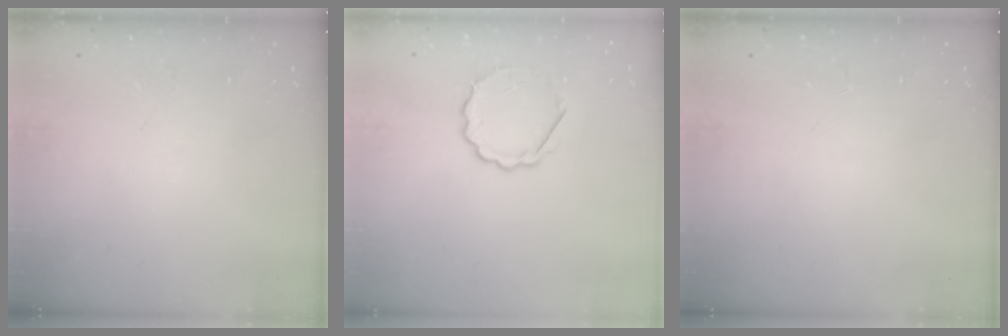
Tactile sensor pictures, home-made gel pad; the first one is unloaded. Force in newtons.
{"total": 5.4, "press": 5.2, "slide": 1.3}
{"total": 0.0}